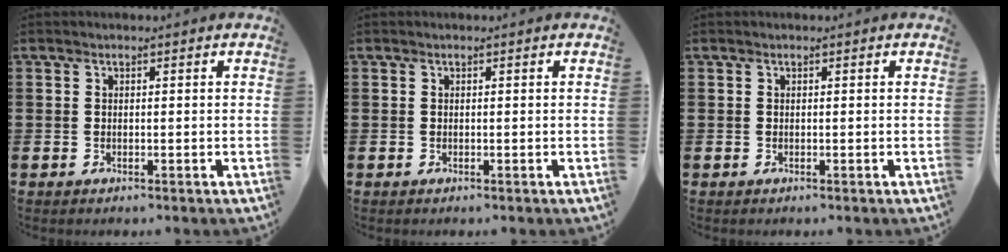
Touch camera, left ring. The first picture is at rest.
{"total": 0.0}
{"total": 0.0}